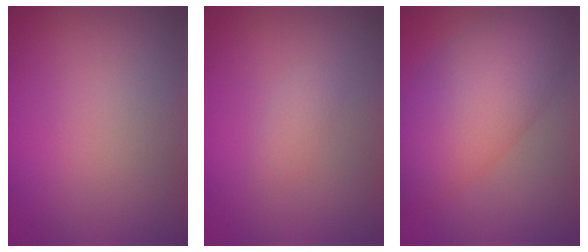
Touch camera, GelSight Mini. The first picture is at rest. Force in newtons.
{"total": 1.0, "press": 1.0, "slide": 0.1}
{"total": 8.2, "press": 8.2, "slide": 0.2}